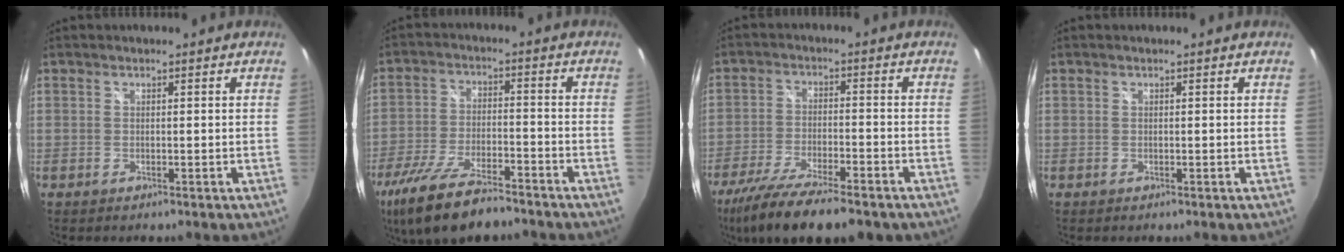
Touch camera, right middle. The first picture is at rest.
{"total": 15.6, "force": [-12.0, 4.0, 9.0], "torque": [-0.196, -0.036, -0.213]}
{"total": 16.7, "force": [-13.0, 3.8, 9.8], "torque": [-0.200, -0.044, -0.219]}
{"total": 0.0}